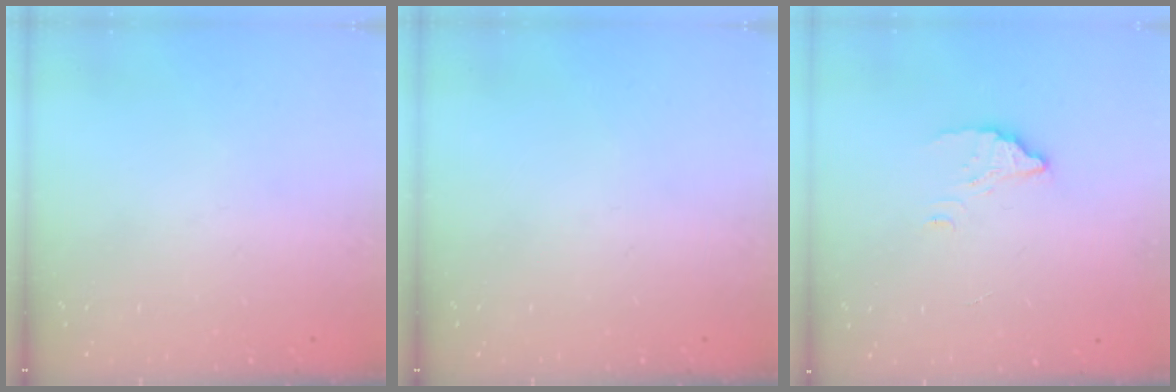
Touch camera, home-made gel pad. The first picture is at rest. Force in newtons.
{"total": 0.0}
{"total": 2.8, "press": 2.8, "slide": 0.3}